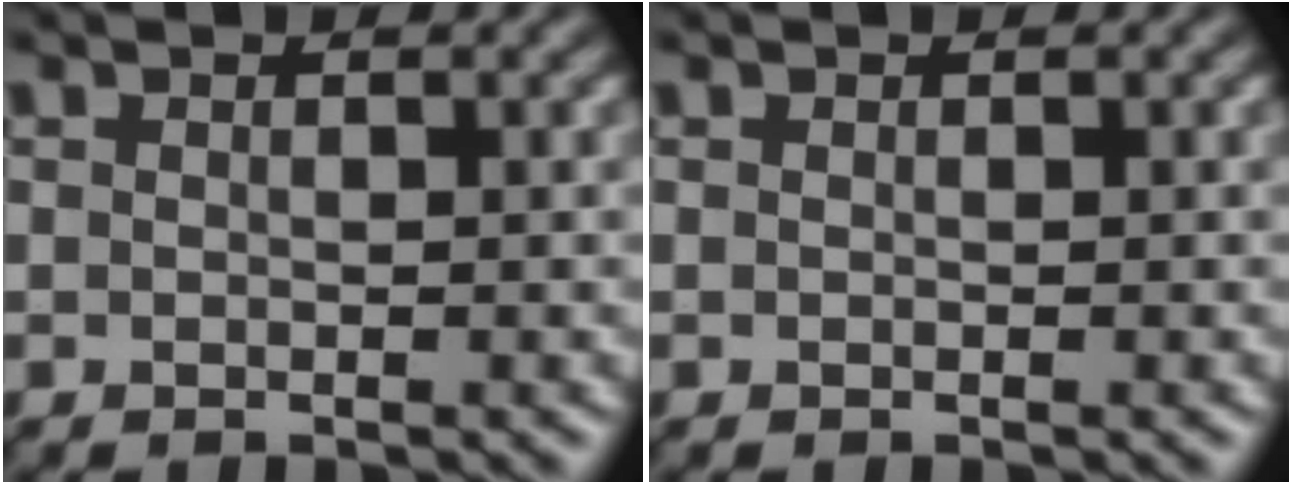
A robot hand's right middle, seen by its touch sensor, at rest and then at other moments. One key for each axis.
{"total": 0.0}